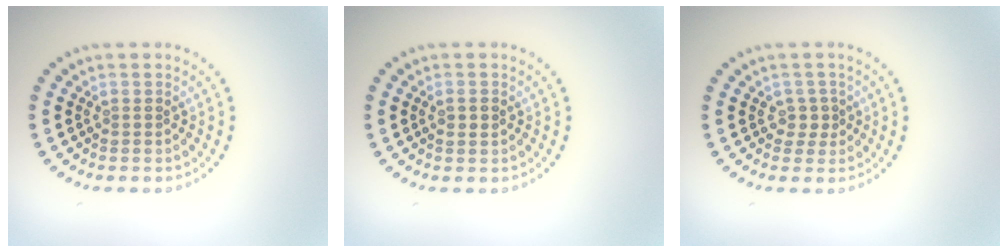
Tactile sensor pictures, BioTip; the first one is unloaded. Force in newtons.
{"total": 1.1, "press": 1.1, "slide": 0.2}
{"total": 1.5, "press": 1.2, "slide": 0.9}